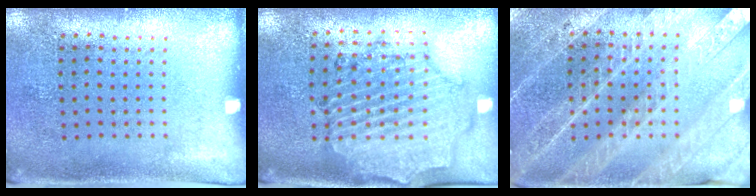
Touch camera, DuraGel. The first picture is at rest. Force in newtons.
{"total": 1.7, "press": 1.6, "slide": 0.3}
{"total": 3.9, "press": 3.6, "slide": 1.5}